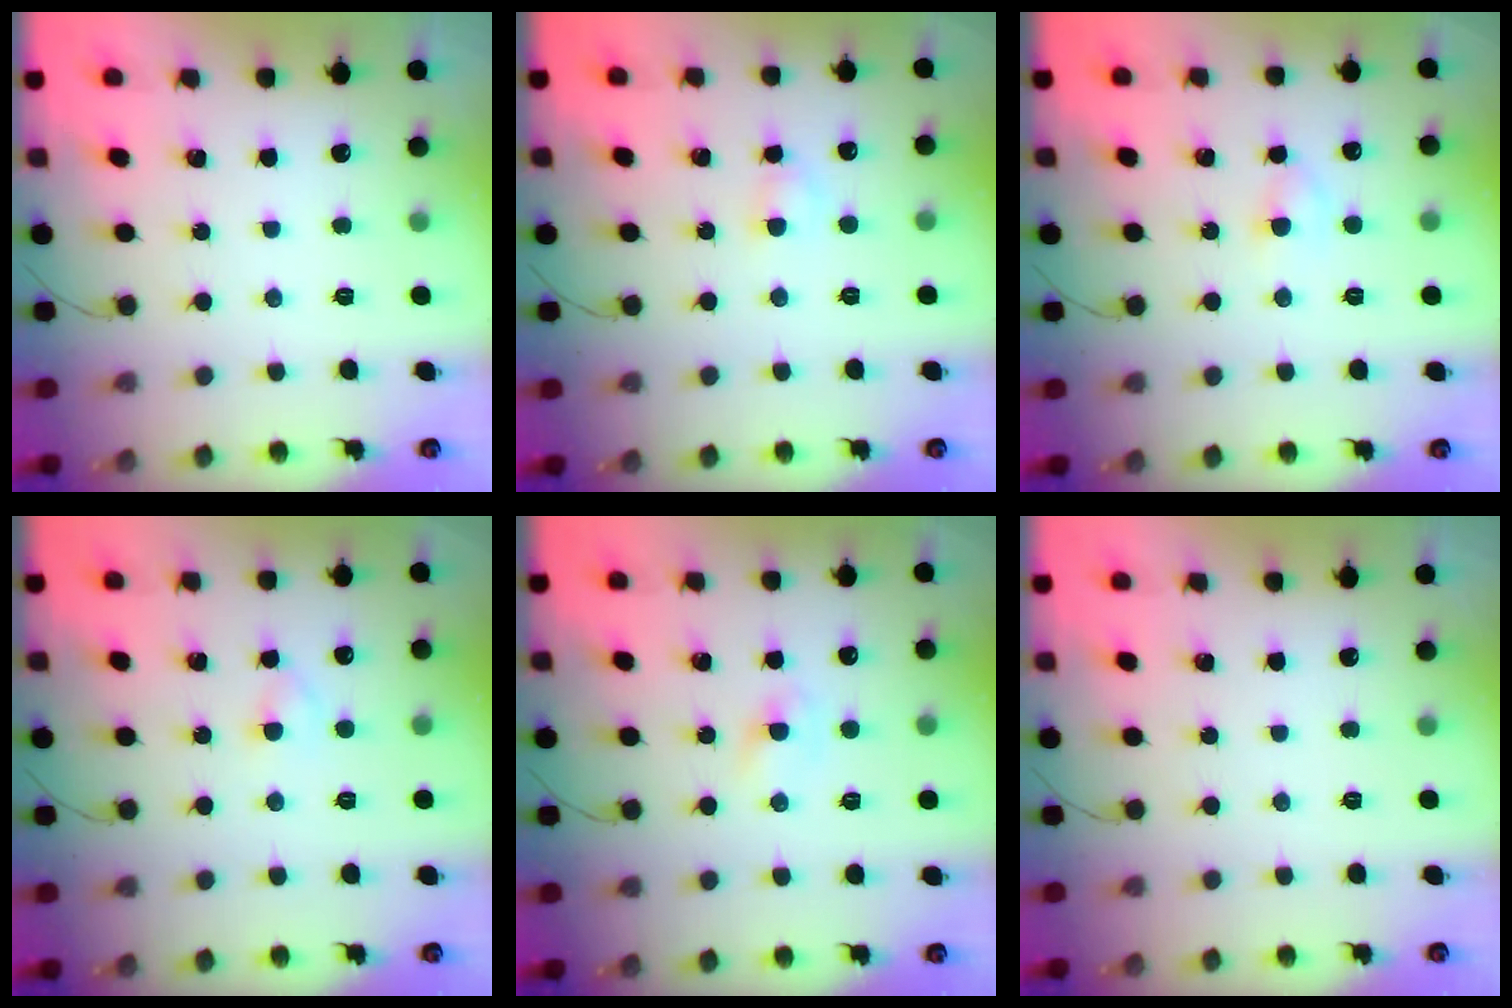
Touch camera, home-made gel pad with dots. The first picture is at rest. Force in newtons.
{"total": 2.7, "press": 2.5, "slide": 1.1}
{"total": 2.6, "press": 2.4, "slide": 1.0}
{"total": 2.8, "press": 2.6, "slide": 1.1}
{"total": 1.9, "press": 1.8, "slide": 0.8}
{"total": 0.0}